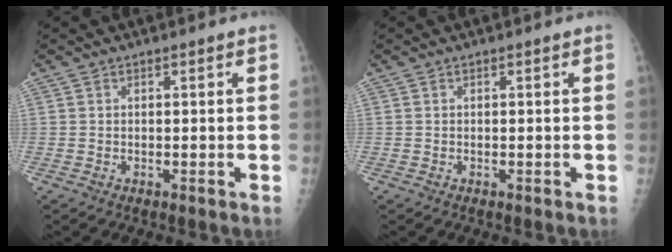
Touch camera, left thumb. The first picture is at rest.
{"total": 0.0}